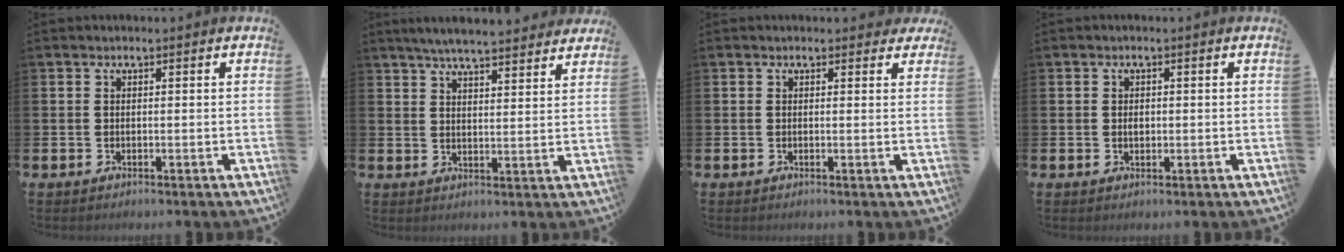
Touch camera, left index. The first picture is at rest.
{"total": 5.7, "force": [5.5, 0.4, 1.5], "torque": [-0.034, -0.030, 0.096]}
{"total": 0.9, "force": [0.6, 0.6, 0.2], "torque": [0.004, 0.007, 0.008]}
{"total": 1.2, "force": [0.1, 0.9, 0.9], "torque": [-0.002, 0.000, -0.003]}